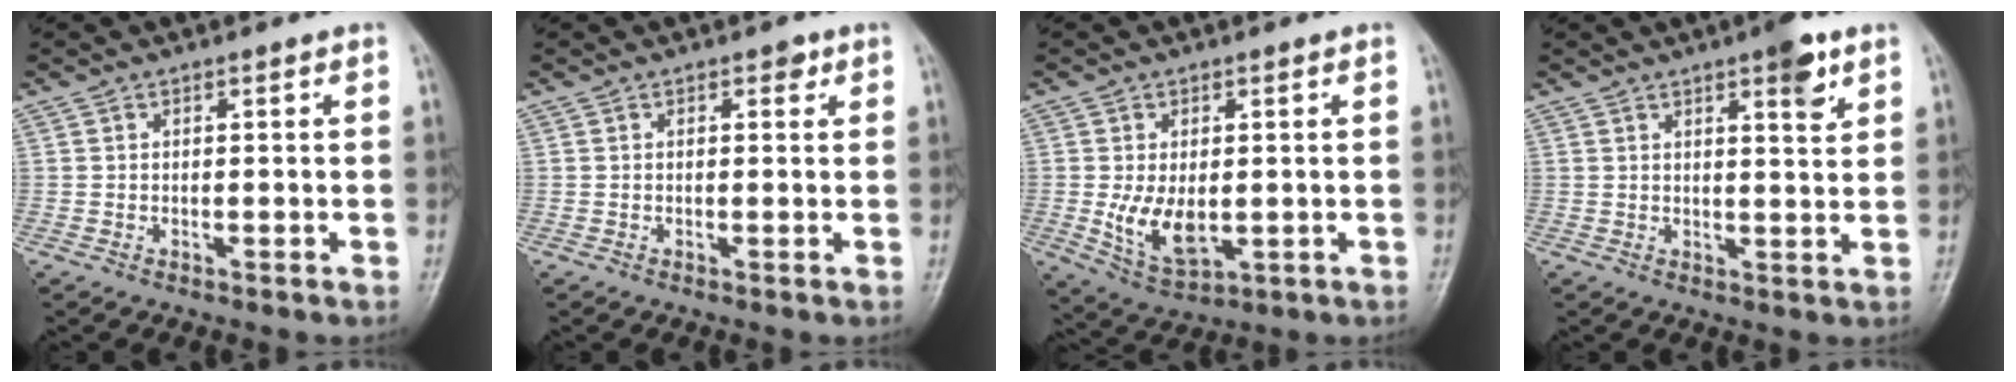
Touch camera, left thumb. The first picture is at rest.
{"total": 1.4, "force": [0.7, 0.8, 0.8], "torque": [0.000, 0.000, 0.005]}
{"total": 7.9, "force": [-0.6, 4.6, 6.4], "torque": [-0.107, -0.016, 0.003]}
{"total": 5.6, "force": [3.2, 1.4, 4.4], "torque": [-0.051, -0.016, 0.042]}